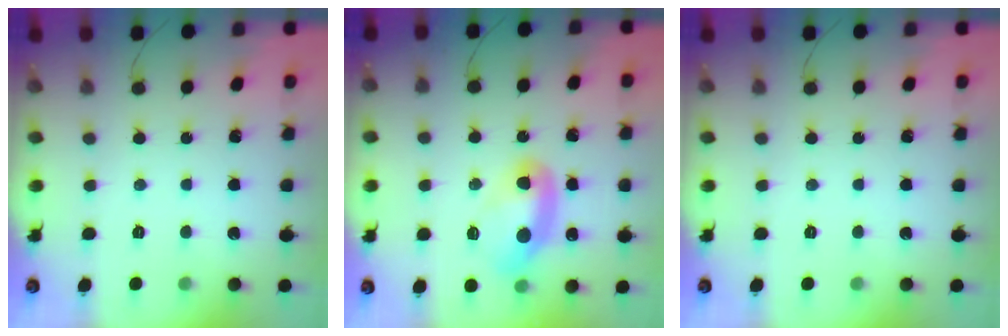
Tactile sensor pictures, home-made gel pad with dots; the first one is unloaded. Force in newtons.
{"total": 10.4, "press": 10.3, "slide": 1.0}
{"total": 0.0}